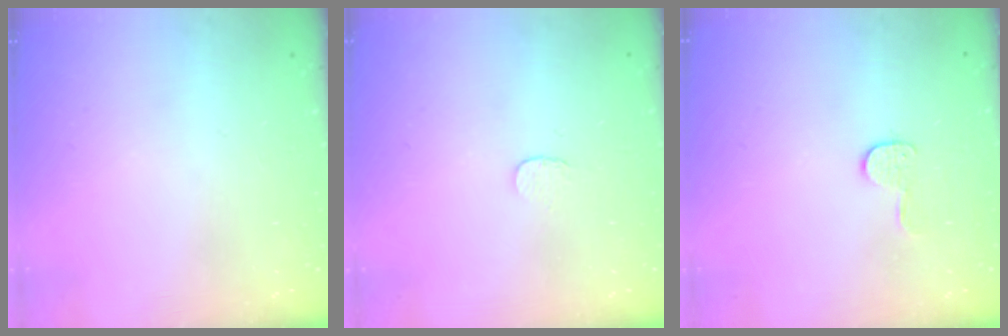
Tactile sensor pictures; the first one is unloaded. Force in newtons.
{"total": 3.0, "press": 3.0, "slide": 0.2}
{"total": 5.7, "press": 5.7, "slide": 0.3}